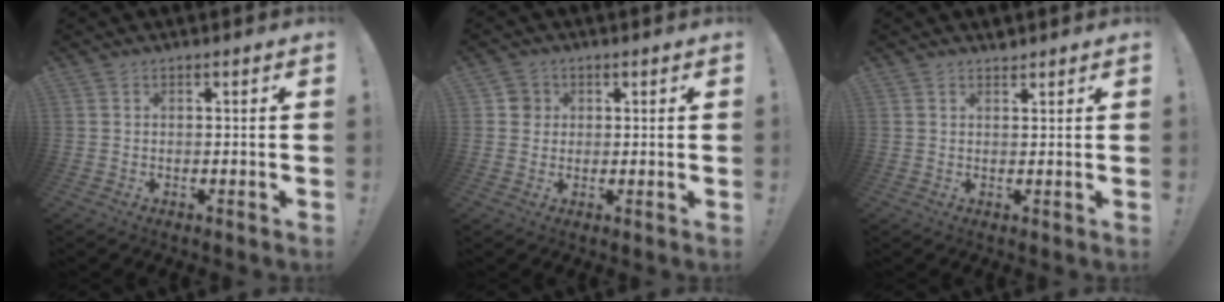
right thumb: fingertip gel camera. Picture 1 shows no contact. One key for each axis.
{"total": 3.6, "fx": 0.7, "fy": 3.4, "fz": 0.9, "tx": -0.012, "ty": 0.007, "tz": 0.014}
{"total": 1.5, "fx": 1.4, "fy": 0.5, "fz": 0.1, "tx": 0.006, "ty": -0.010, "tz": 0.026}